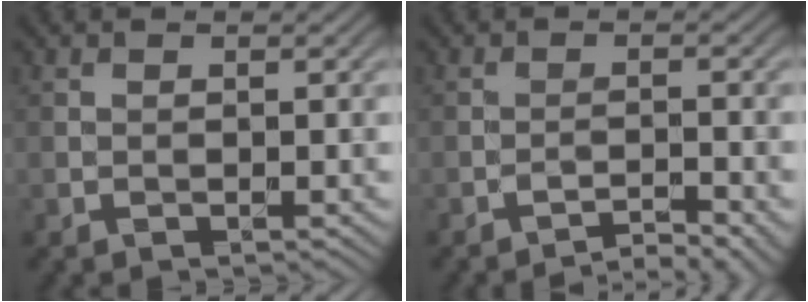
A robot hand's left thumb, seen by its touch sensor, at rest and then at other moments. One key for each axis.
{"total": 3.7, "fx": -3.0, "fy": 0.4, "fz": 2.1, "tx": -0.028, "ty": 0.009, "tz": -0.049}